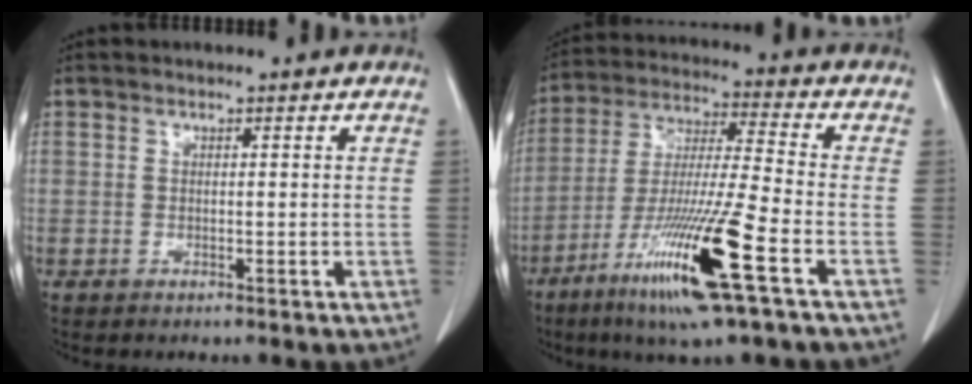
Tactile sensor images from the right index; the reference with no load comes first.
{"total": 16.7, "force": [-7.9, -0.3, 14.7], "torque": [-0.299, -0.035, -0.146]}